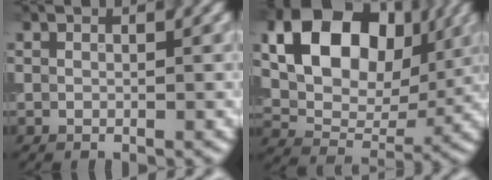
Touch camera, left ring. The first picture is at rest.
{"total": 11.7, "force": [3.7, 7.9, 7.8], "torque": [-0.131, -0.002, 0.060]}